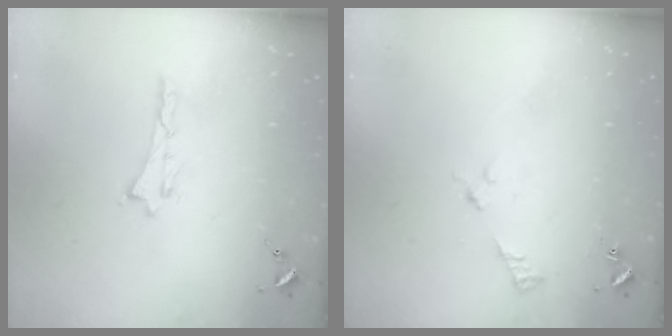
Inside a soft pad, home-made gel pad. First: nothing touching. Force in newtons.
{"total": 2.5, "press": 2.5, "slide": 0.3}